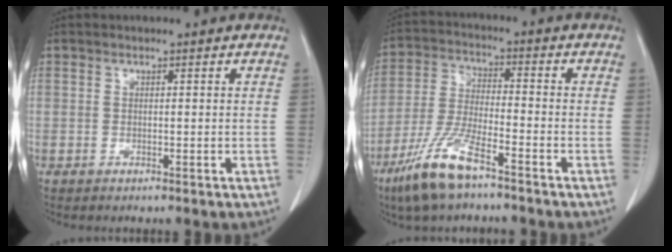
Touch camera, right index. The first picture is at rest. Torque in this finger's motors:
{"motor_torque": [0.97, -0.95, 0.37, 0.19]}